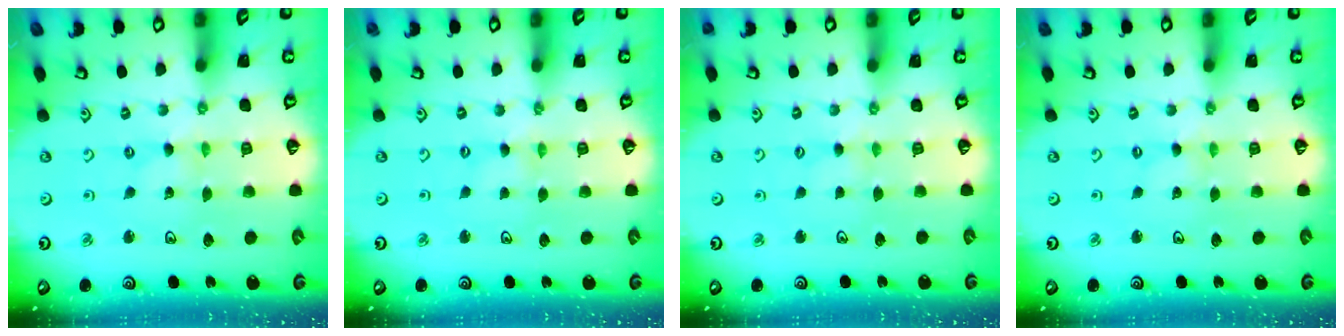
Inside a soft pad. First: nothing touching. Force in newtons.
{"total": 0.0}
{"total": 1.7, "press": 1.7, "slide": 0.2}
{"total": 0.0}